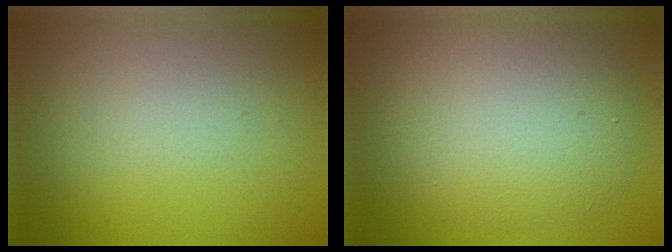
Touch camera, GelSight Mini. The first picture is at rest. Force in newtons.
{"total": 5.9, "press": 5.8, "slide": 0.6}